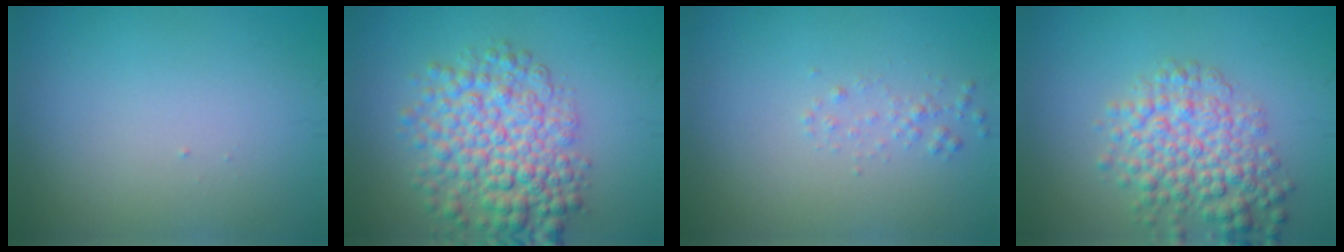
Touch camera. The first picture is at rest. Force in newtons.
{"total": 7.3, "press": 7.3, "slide": 0.2}
{"total": 1.0, "press": 1.0, "slide": 0.1}
{"total": 5.4, "press": 5.4, "slide": 0.2}